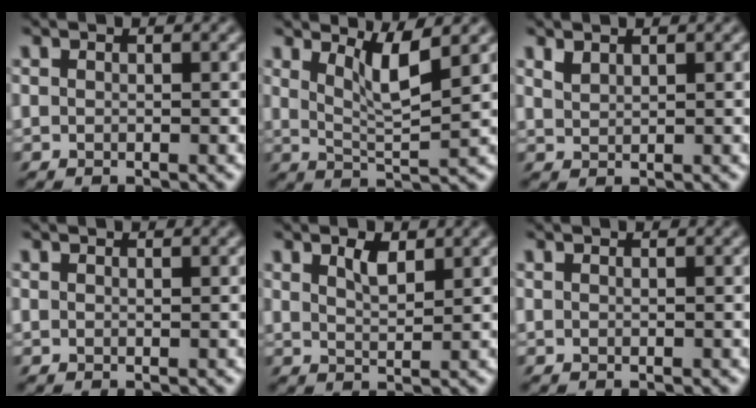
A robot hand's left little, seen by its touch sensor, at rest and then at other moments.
{"total": 3.4, "force": [2.0, -0.2, 2.8], "torque": [-0.052, -0.008, 0.036]}
{"total": 0.9, "force": [0.7, 0.2, 0.6], "torque": [-0.012, -0.001, 0.013]}
{"total": 0.0}
{"total": 1.7, "force": [1.0, 0.3, 1.3], "torque": [-0.026, -0.001, 0.017]}
{"total": 0.0}